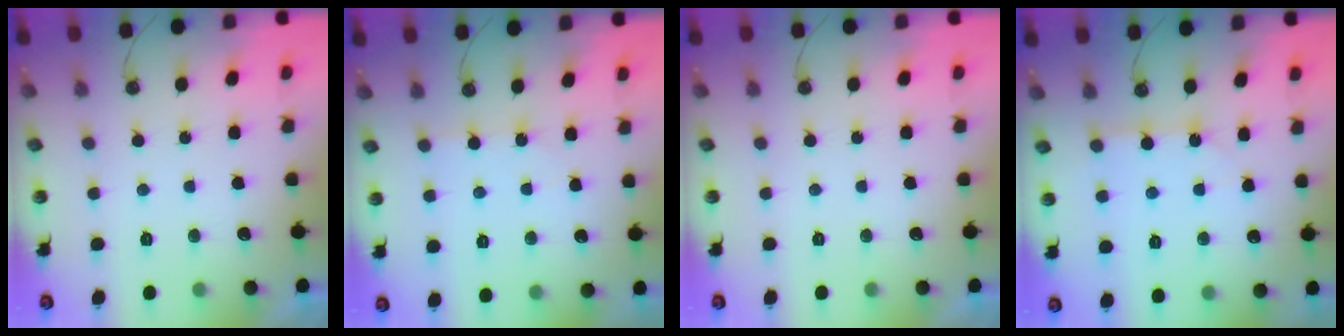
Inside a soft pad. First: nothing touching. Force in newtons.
{"total": 2.9, "press": 2.9, "slide": 0.3}
{"total": 0.0}
{"total": 3.5, "press": 3.5, "slide": 0.2}